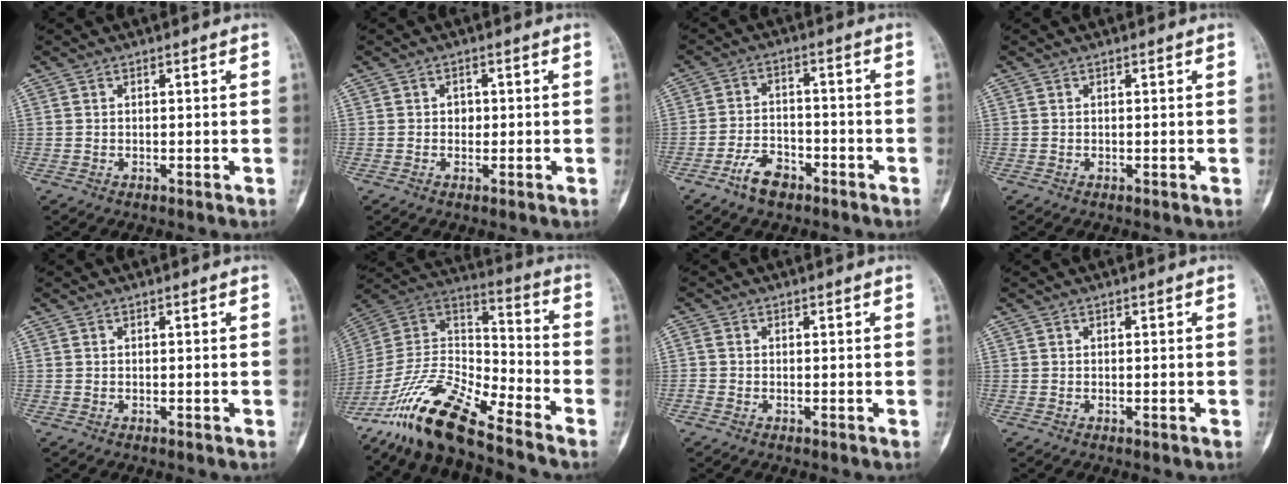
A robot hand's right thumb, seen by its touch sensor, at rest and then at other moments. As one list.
[{"total": 0.6, "force": [-0.3, 0.4, 0.3], "torque": [0.001, 0.002, -0.009]}, {"total": 6.4, "force": [-4.3, 3.3, 3.4], "torque": [-0.055, 0.030, -0.078]}, {"total": 0.0}, {"total": 0.0}, {"total": 18.9, "force": [-14.7, 4.5, 11.0], "torque": [-0.203, 0.079, -0.281]}, {"total": 1.2, "force": [-0.3, 0.9, 0.7], "torque": [-0.021, -0.002, -0.013]}, {"total": 0.6, "force": [-0.2, 0.1, 0.5], "torque": [-0.006, -0.001, -0.002]}]